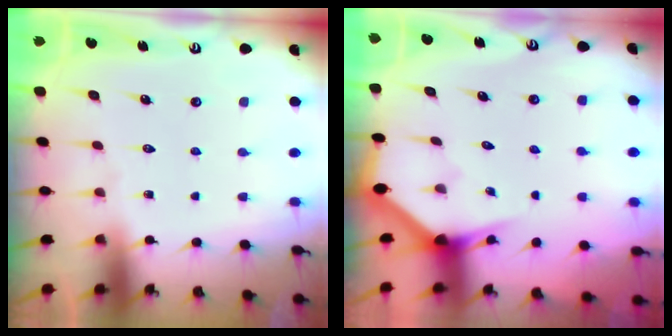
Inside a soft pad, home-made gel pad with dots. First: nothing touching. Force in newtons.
{"total": 2.8, "press": 2.8, "slide": 0.1}